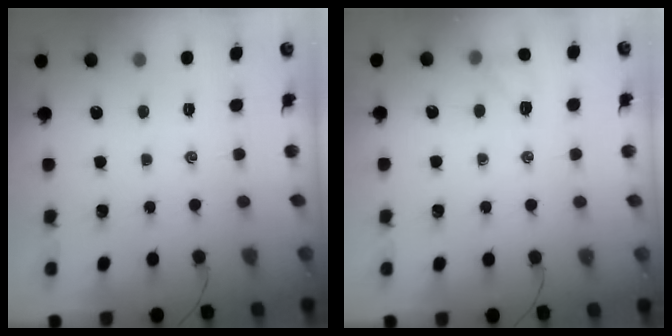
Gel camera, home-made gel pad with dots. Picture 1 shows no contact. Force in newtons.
{"total": 6.0, "press": 5.8, "slide": 1.2}